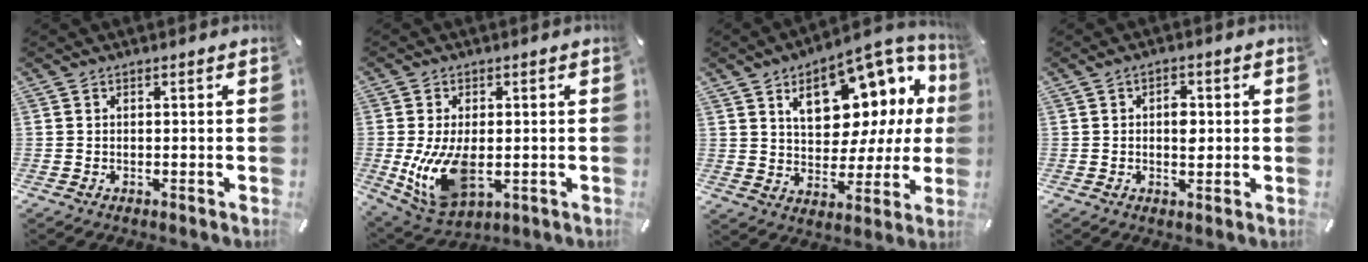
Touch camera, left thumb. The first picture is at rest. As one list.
[{"total": 12.7, "force": [-1.1, 7.7, 10.0], "torque": [-0.213, -0.018, -0.016]}, {"total": 16.3, "force": [8.5, 9.9, 9.7], "torque": [-0.137, -0.056, 0.147]}, {"total": 3.9, "force": [0.3, 2.4, 3.1], "torque": [-0.037, -0.003, -0.001]}]